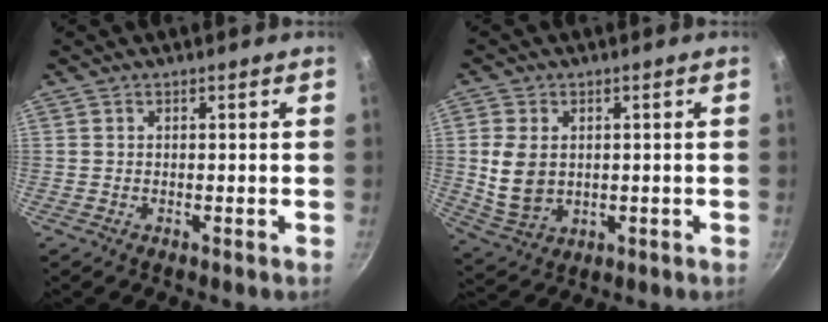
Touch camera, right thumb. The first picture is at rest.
{"total": 8.2, "force": [0.7, 6.2, 5.4], "torque": [-0.096, -0.013, 0.026]}